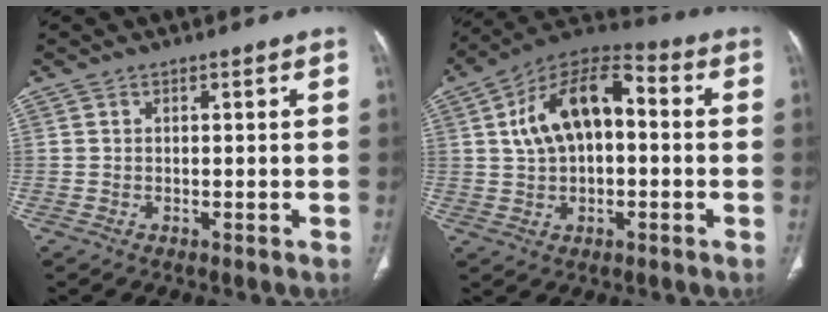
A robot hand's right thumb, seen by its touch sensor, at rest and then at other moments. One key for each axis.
{"total": 15.0, "fx": 1.8, "fy": 8.6, "fz": 12.1, "tx": -0.196, "ty": 0.037, "tz": 0.021}